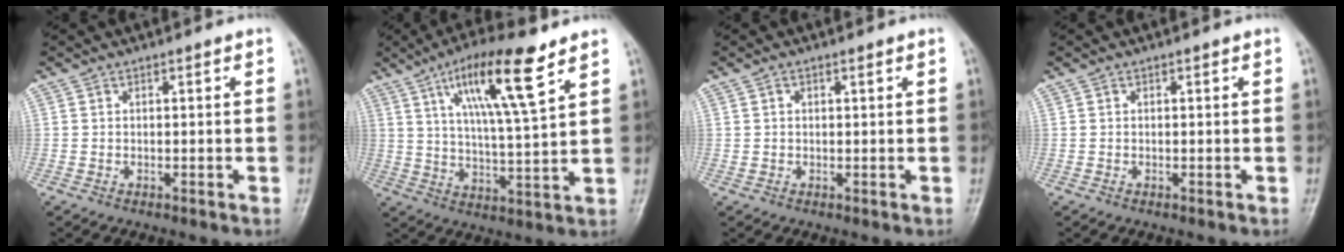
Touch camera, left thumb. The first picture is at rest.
{"total": 15.0, "force": [8.0, 2.6, 12.4], "torque": [-0.210, -0.030, 0.140]}
{"total": 1.2, "force": [0.5, 0.9, 0.5], "torque": [0.000, 0.001, 0.008]}
{"total": 0.0}